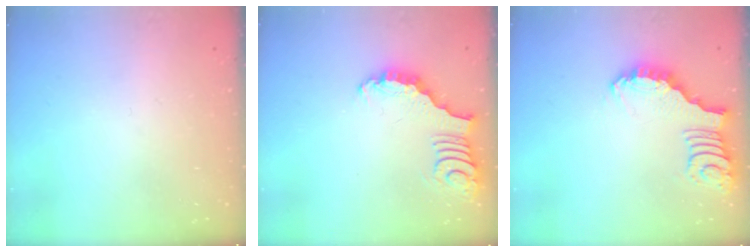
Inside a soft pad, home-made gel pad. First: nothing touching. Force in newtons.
{"total": 3.3, "press": 3.3, "slide": 0.4}
{"total": 2.9, "press": 2.9, "slide": 0.1}